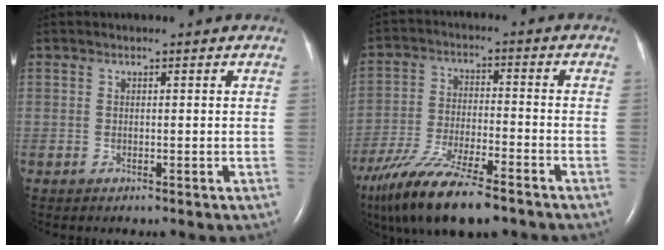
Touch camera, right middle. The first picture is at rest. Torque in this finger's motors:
{"motor_torque": [1.10, -1.04, 0.69, 0.20]}